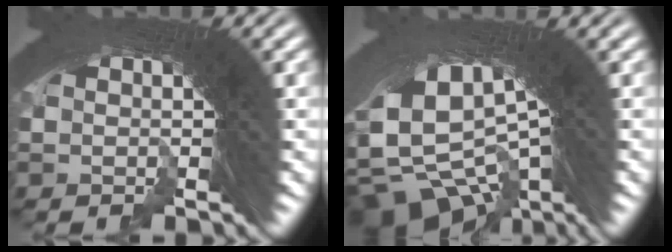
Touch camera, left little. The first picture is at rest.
{"total": 15.9, "force": [-4.9, 10.8, 10.6], "torque": [-0.228, -0.052, -0.064]}